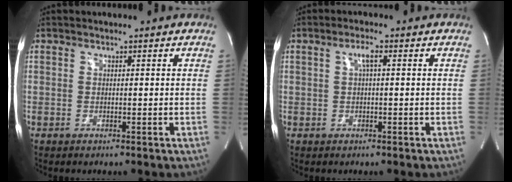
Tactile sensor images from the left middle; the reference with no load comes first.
{"total": 2.0, "force": [0.5, 0.3, 1.9], "torque": [-0.037, 0.005, 0.009]}